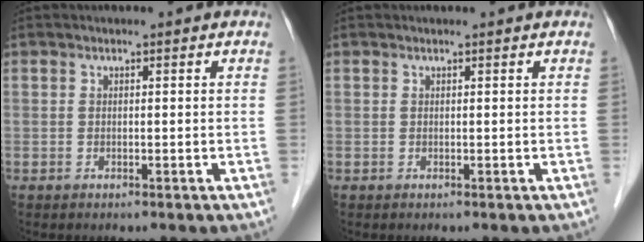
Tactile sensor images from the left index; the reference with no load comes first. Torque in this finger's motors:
{"motor_torque": [0.09, 0.02, 0.03, 0.00]}